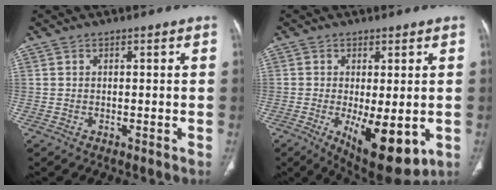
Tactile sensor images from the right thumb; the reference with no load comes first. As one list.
[{"total": 12.4, "force": [-2.9, 4.9, 11.0], "torque": [-0.157, -0.025, -0.026]}]